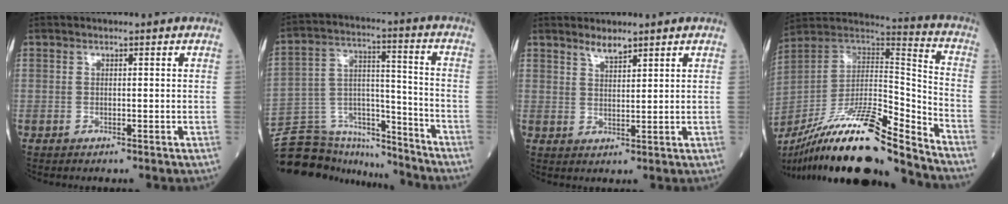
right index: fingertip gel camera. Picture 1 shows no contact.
{"total": 16.2, "force": [-15.1, 5.0, 3.2], "torque": [-0.059, 0.050, -0.246]}
{"total": 2.6, "force": [2.3, 0.4, 1.1], "torque": [-0.024, -0.002, 0.044]}
{"total": 22.3, "force": [-17.7, 1.9, 13.5], "torque": [-0.253, 0.006, -0.319]}